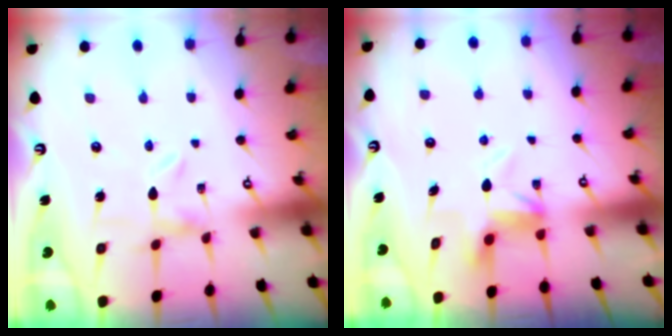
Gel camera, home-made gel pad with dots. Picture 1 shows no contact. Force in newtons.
{"total": 5.3, "press": 5.3, "slide": 0.3}